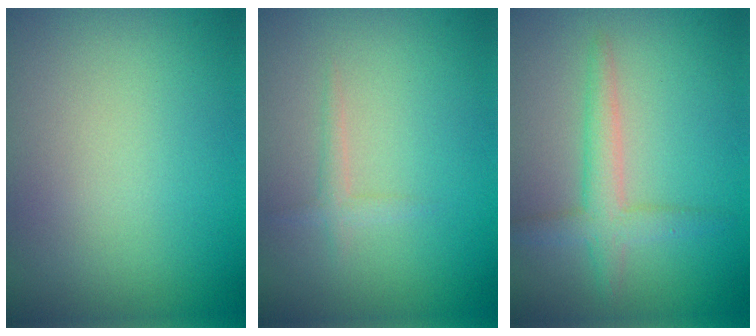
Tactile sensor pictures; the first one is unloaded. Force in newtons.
{"total": 1.0, "press": 1.0, "slide": 0.1}
{"total": 2.9, "press": 2.9, "slide": 0.2}